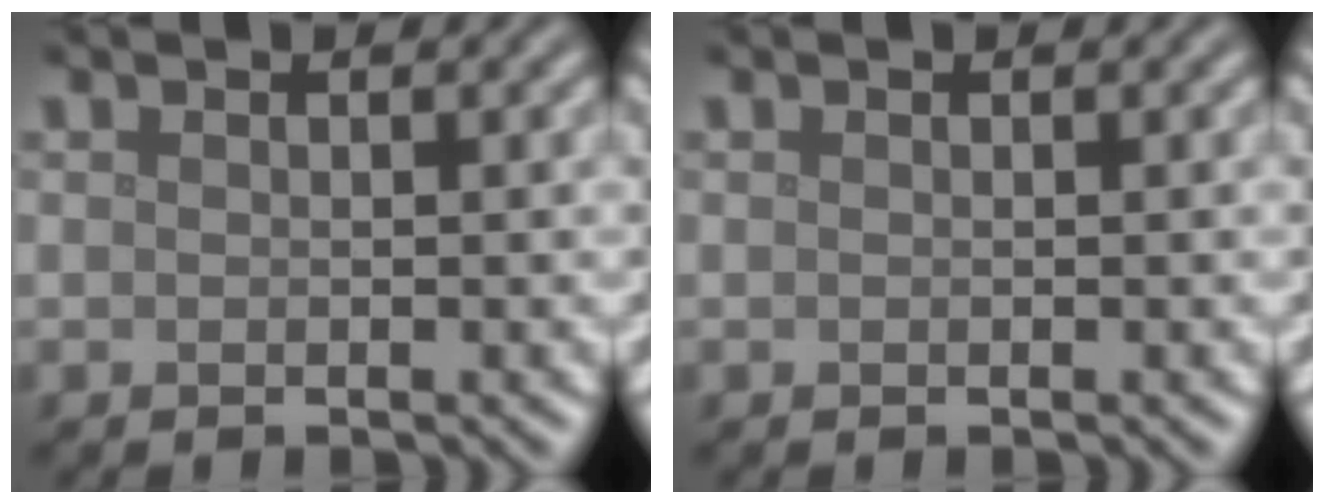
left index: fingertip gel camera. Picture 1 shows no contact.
{"total": 0.0}